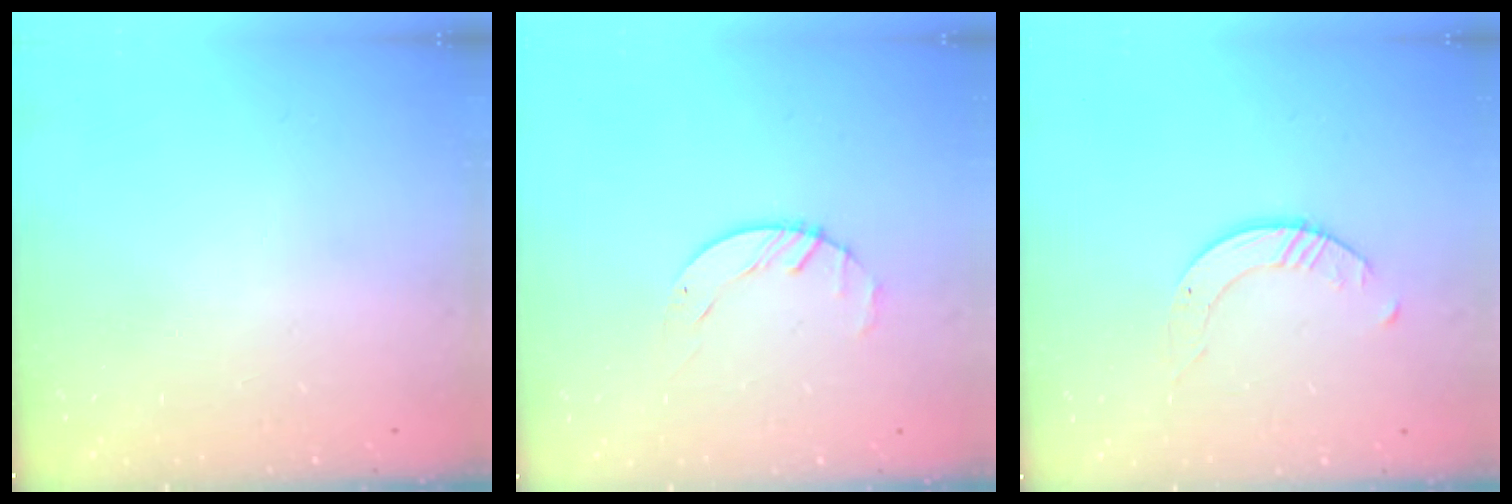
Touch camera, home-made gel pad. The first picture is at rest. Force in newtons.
{"total": 1.7, "press": 1.7, "slide": 0.3}
{"total": 2.6, "press": 2.6, "slide": 0.3}